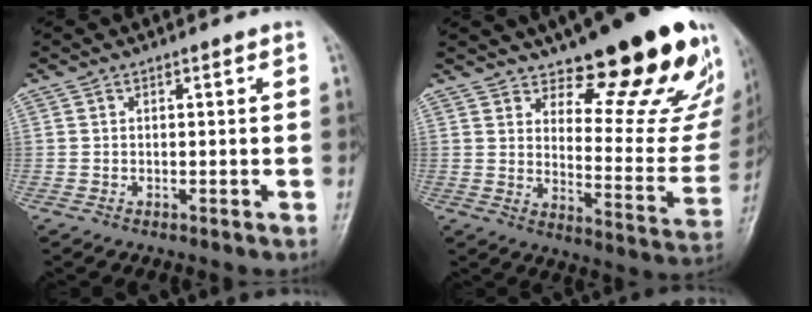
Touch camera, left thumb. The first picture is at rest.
{"total": 22.1, "force": [15.0, 6.6, 14.8], "torque": [-0.151, -0.112, 0.207]}